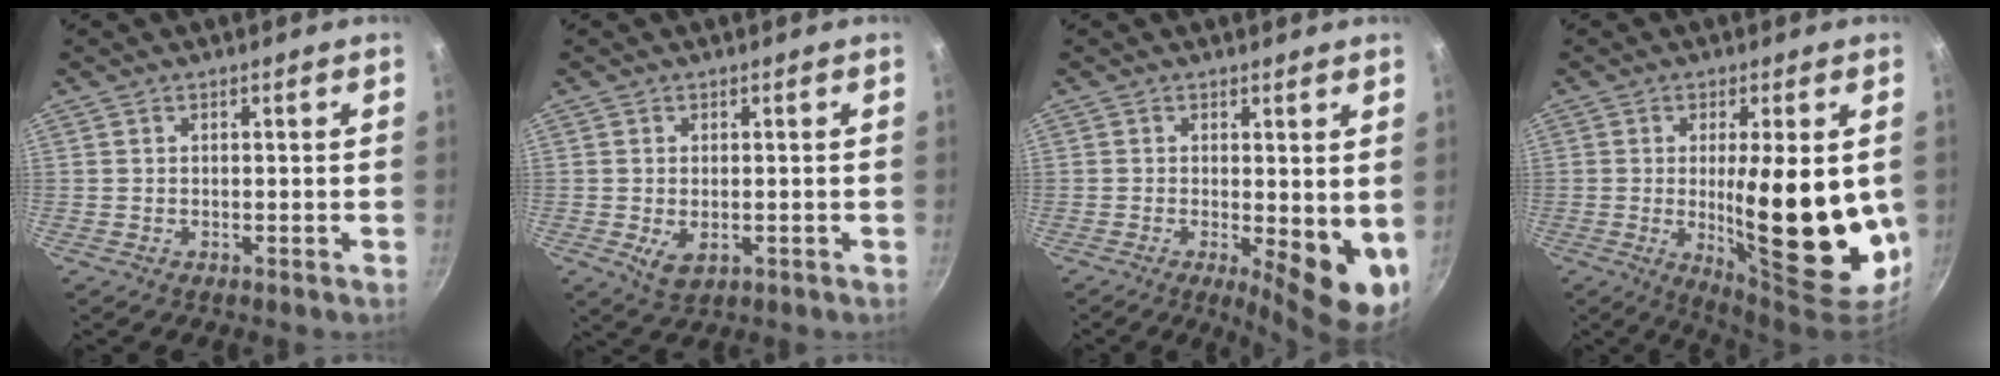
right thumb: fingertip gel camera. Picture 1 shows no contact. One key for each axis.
{"total": 4.1, "fx": -0.9, "fy": 2.4, "fz": 3.2, "tx": -0.056, "ty": -0.012, "tz": -0.010}
{"total": 9.9, "fx": -0.9, "fy": 3.4, "fz": 9.2, "tx": -0.105, "ty": -0.013, "tz": -0.004}
{"total": 20.8, "fx": -0.8, "fy": 6.5, "fz": 19.8, "tx": -0.267, "ty": -0.023, "tz": 0.000}